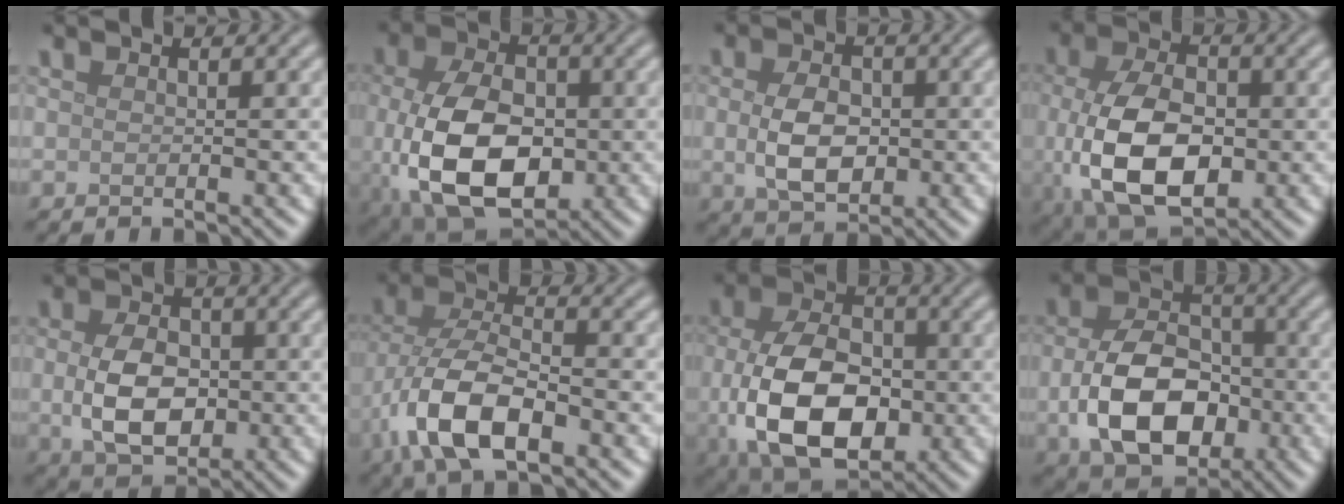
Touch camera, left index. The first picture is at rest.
{"total": 12.1, "force": [-1.9, 7.6, 9.2], "torque": [-0.205, -0.031, -0.024]}
{"total": 4.7, "force": [-0.3, 3.2, 3.5], "torque": [-0.070, -0.004, -0.003]}
{"total": 11.0, "force": [-1.4, 6.7, 8.5], "torque": [-0.186, -0.023, -0.017]}
{"total": 6.1, "force": [-0.4, 4.1, 4.5], "torque": [-0.092, -0.007, -0.006]}
{"total": 9.0, "force": [-3.6, 4.4, 6.9], "torque": [-0.147, -0.003, -0.078]}
{"total": 12.1, "force": [-1.8, 7.9, 9.1], "torque": [-0.191, -0.029, -0.026]}
{"total": 10.2, "force": [-2.1, 6.9, 7.2], "torque": [-0.142, -0.013, -0.031]}